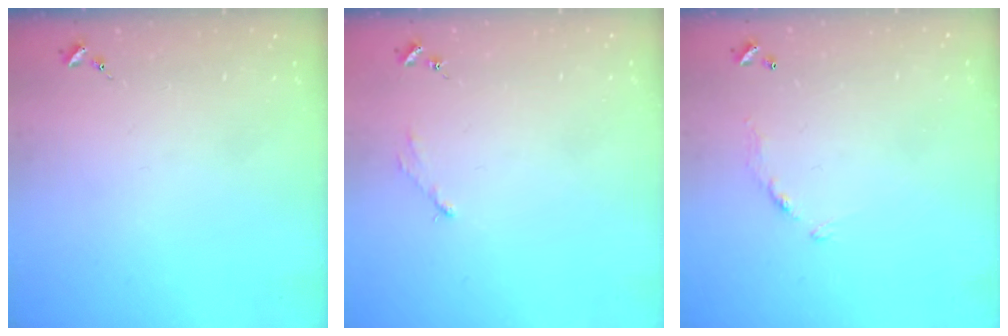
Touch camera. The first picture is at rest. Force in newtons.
{"total": 2.9, "press": 2.9, "slide": 0.4}
{"total": 6.0, "press": 6.0, "slide": 0.4}